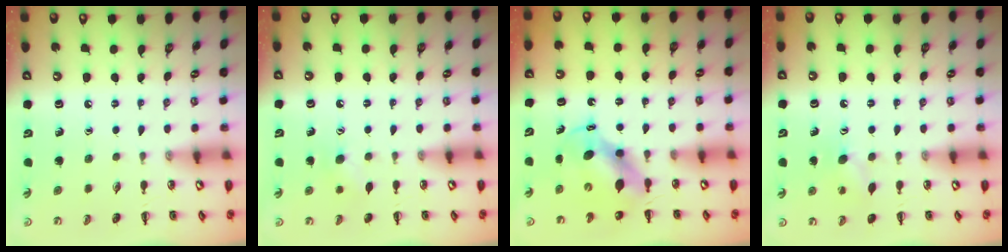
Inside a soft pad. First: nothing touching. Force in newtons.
{"total": 6.1, "press": 5.9, "slide": 1.3}
{"total": 6.1, "press": 6.0, "slide": 1.2}
{"total": 6.8, "press": 6.6, "slide": 1.6}